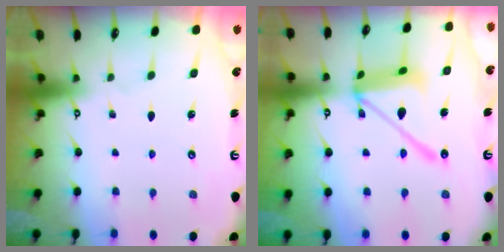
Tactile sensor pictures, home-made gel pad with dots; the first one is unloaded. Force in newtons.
{"total": 15.2, "press": 15.2, "slide": 1.4}